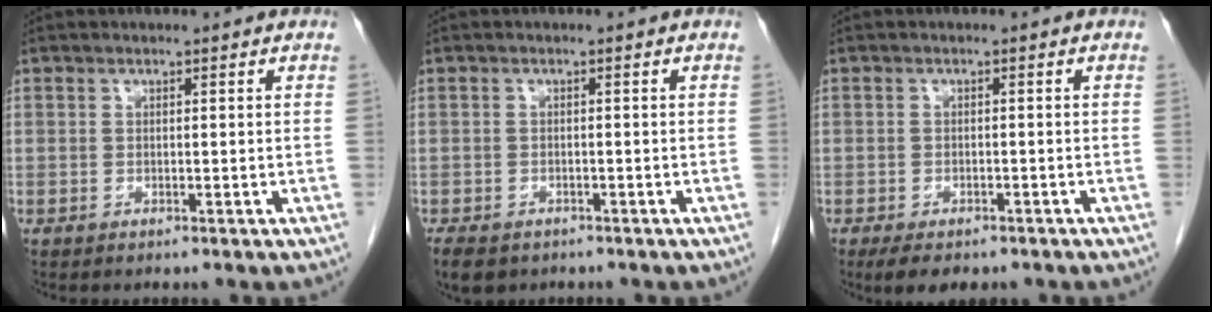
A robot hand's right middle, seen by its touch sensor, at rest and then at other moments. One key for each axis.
{"total": 8.0, "fx": -5.3, "fy": 5.0, "fz": 3.5, "tx": -0.080, "ty": -0.012, "tz": -0.074}
{"total": 4.9, "fx": -3.6, "fy": 2.2, "fz": 2.6, "tx": -0.036, "ty": -0.007, "tz": -0.049}